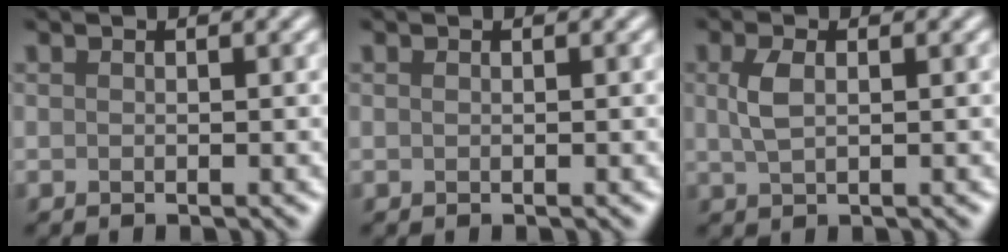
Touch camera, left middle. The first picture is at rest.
{"total": 0.0}
{"total": 2.2, "force": [0.5, 1.1, 1.8], "torque": [-0.045, 0.000, 0.011]}